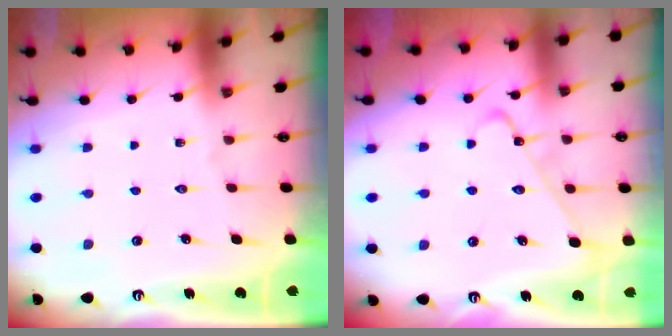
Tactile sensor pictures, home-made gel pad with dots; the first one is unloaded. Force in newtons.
{"total": 6.0, "press": 6.0, "slide": 0.2}